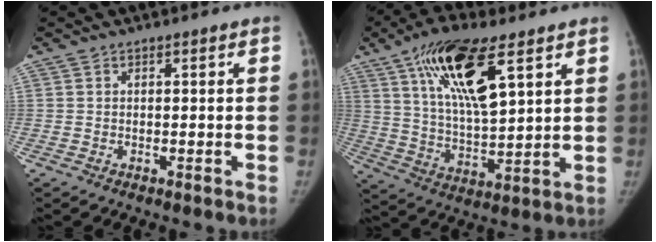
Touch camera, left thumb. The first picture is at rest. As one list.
[{"total": 17.3, "force": [8.4, 6.0, 13.9], "torque": [-0.233, -0.028, 0.155]}]